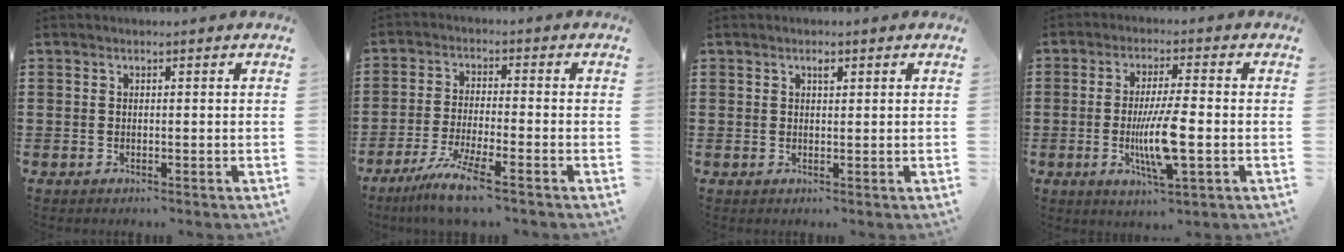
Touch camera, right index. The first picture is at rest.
{"total": 7.3, "force": [-5.3, 0.1, 5.0], "torque": [-0.112, -0.019, -0.101]}
{"total": 1.1, "force": [0.6, 0.4, 0.8], "torque": [-0.017, 0.004, 0.010]}
{"total": 8.8, "force": [-1.8, 1.6, 8.5], "torque": [-0.167, -0.015, -0.035]}